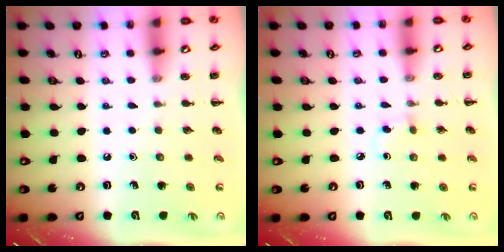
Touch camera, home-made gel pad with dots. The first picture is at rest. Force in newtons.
{"total": 2.6, "press": 2.4, "slide": 1.2}